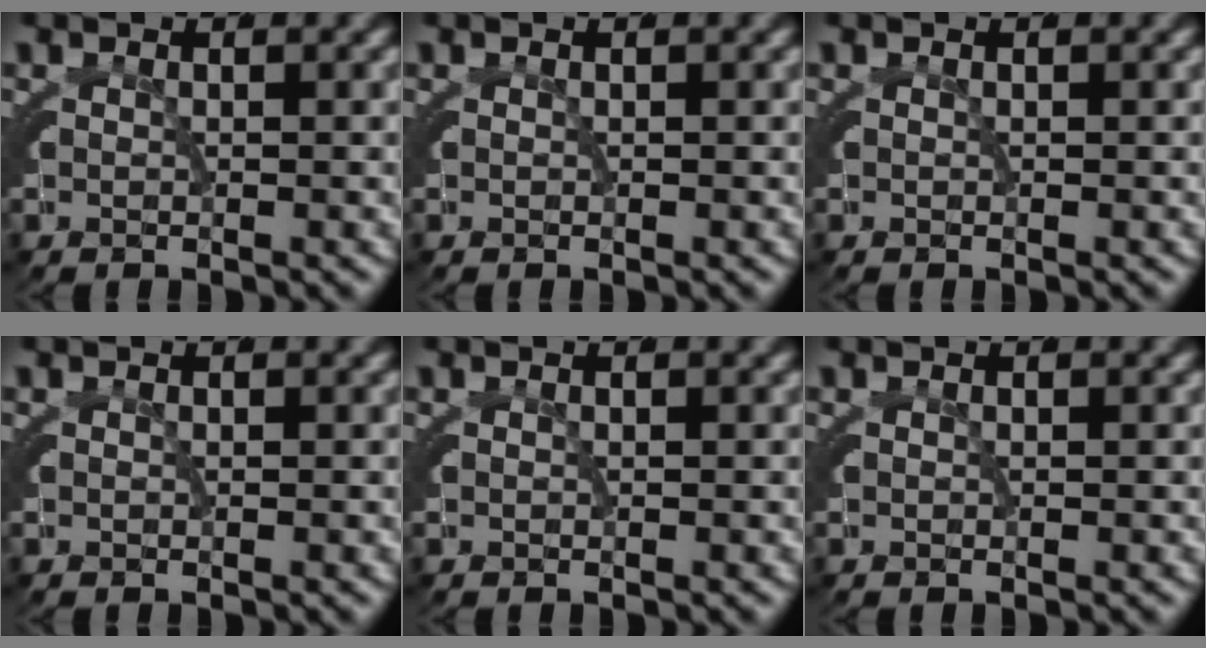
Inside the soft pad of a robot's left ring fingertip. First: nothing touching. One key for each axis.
{"total": 0.0}
{"total": 0.0}
{"total": 0.0}
{"total": 0.0}
{"total": 0.0}